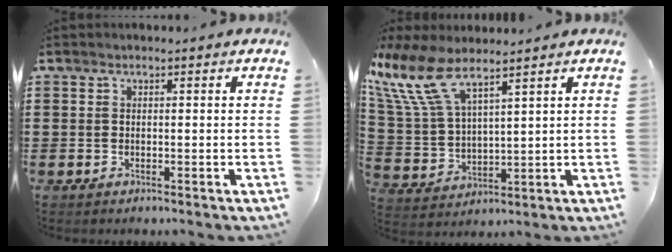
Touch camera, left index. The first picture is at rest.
{"total": 10.3, "force": [7.3, 3.0, 6.5], "torque": [-0.178, -0.033, 0.129]}